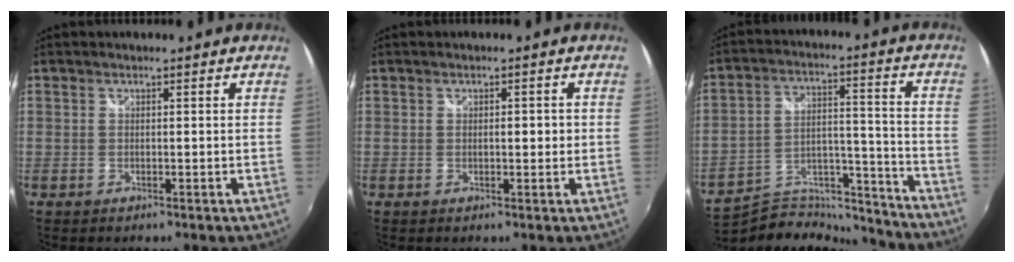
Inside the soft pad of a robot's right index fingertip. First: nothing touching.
{"total": 1.6, "force": [-0.1, 0.9, 1.3], "torque": [-0.016, 0.004, -0.001]}
{"total": 19.0, "force": [-17.5, 5.6, 4.5], "torque": [-0.081, 0.043, -0.262]}